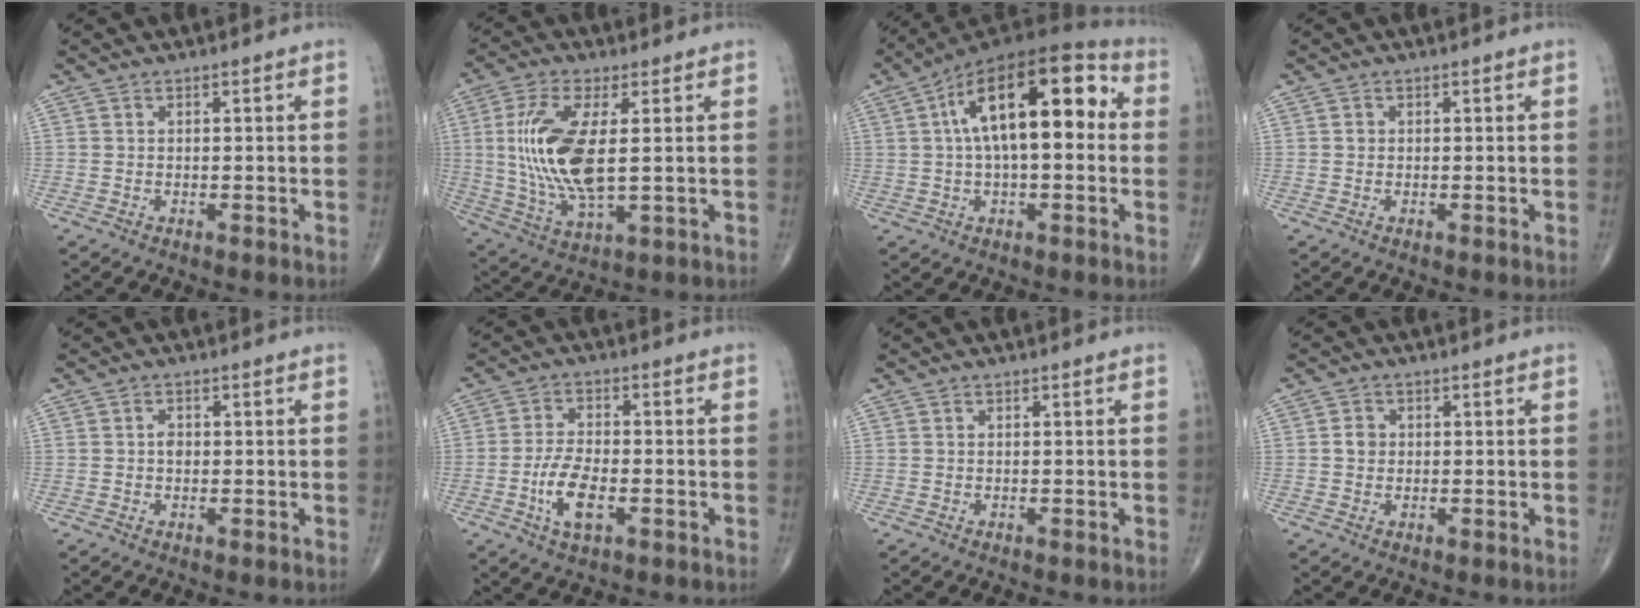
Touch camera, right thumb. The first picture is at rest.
{"total": 15.1, "force": [1.5, 5.8, 13.8], "torque": [-0.302, -0.014, 0.036]}
{"total": 19.7, "force": [3.5, 8.8, 17.3], "torque": [-0.263, 0.036, 0.042]}
{"total": 0.6, "force": [0.0, 0.6, 0.2], "torque": [0.001, 0.001, 0.000]}
{"total": 1.5, "force": [0.0, 1.1, 1.0], "torque": [-0.011, 0.003, -0.002]}
{"total": 7.6, "force": [-2.3, 3.4, 6.4], "torque": [-0.126, 0.009, -0.043]}
{"total": 0.0}
{"total": 2.2, "force": [0.1, 1.9, 1.0], "torque": [-0.009, 0.005, -0.001]}